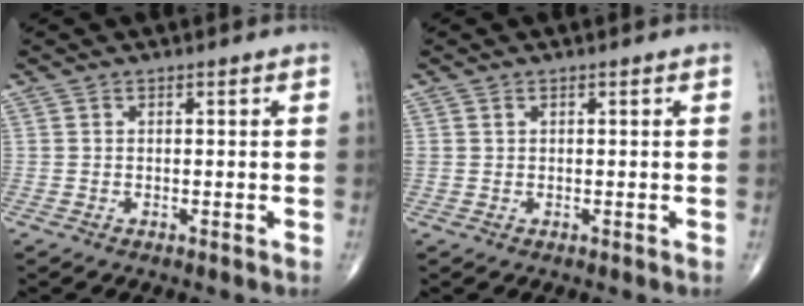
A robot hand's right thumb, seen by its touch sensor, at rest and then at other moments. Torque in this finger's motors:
{"motor_torque": [0.04, -0.13, 0.16, 0.22, 0.01]}